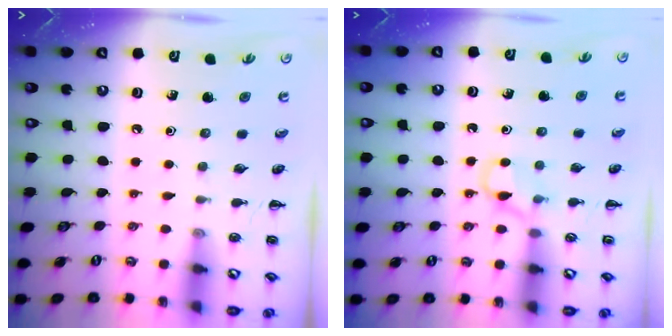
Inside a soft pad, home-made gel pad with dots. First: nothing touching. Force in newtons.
{"total": 5.3, "press": 5.1, "slide": 1.6}